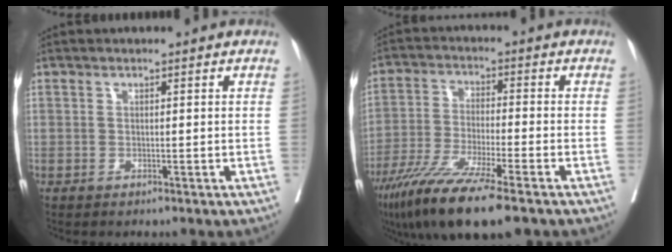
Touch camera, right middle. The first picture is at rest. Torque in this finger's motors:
{"motor_torque": [1.22, -0.92, 0.39, 0.11]}